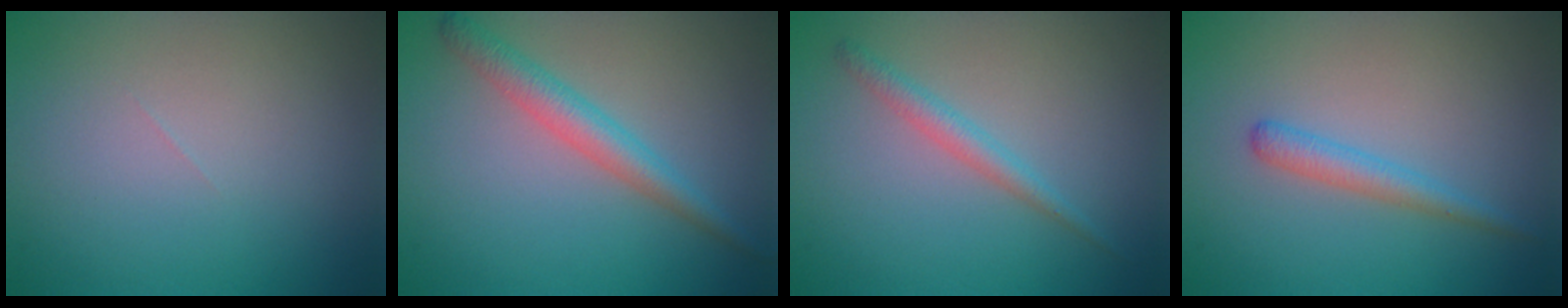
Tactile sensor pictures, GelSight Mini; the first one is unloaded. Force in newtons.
{"total": 3.0, "press": 3.0, "slide": 0.1}
{"total": 1.7, "press": 1.7, "slide": 0.1}
{"total": 1.9, "press": 1.9, "slide": 0.1}